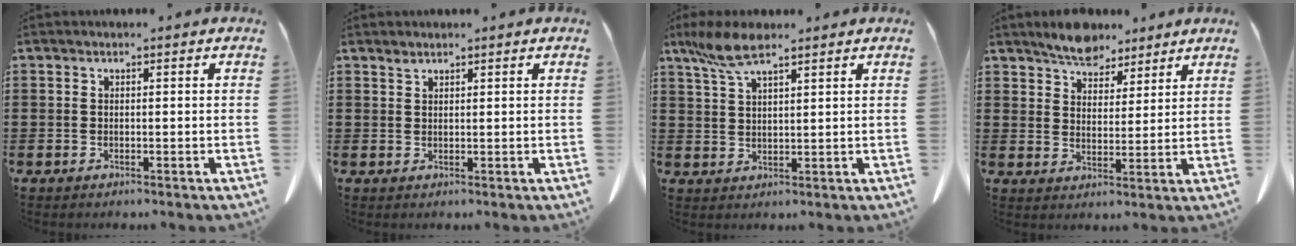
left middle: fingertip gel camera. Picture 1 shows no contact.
{"total": 0.9, "force": [0.8, 0.3, 0.2], "torque": [-0.008, -0.001, 0.017]}
{"total": 6.3, "force": [4.3, 1.5, 4.4], "torque": [-0.103, -0.003, 0.076]}
{"total": 6.2, "force": [5.4, 2.4, 1.6], "torque": [-0.048, -0.011, 0.104]}